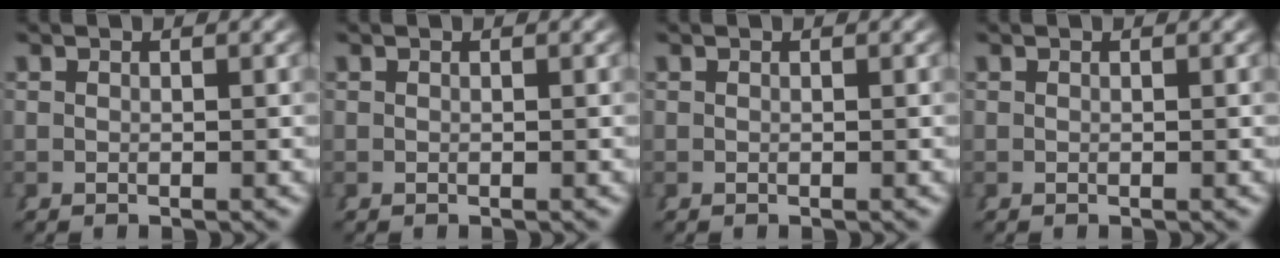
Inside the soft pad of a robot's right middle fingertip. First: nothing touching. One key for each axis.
{"total": 0.0}
{"total": 0.0}
{"total": 0.0}